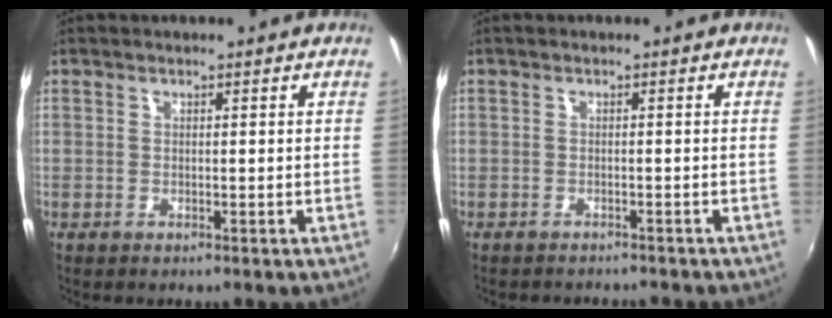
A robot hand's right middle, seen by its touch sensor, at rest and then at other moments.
{"total": 3.2, "force": [-3.0, 0.9, 0.7], "torque": [-0.022, -0.006, -0.042]}